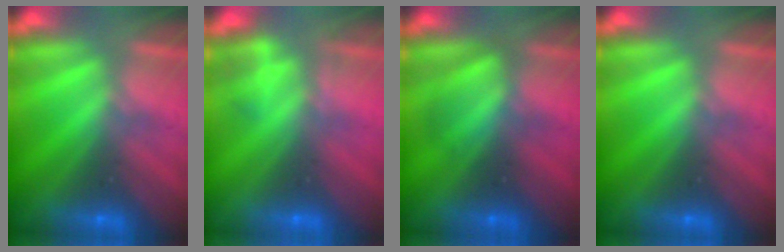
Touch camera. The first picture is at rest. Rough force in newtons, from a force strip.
{"total": 2.2}
{"total": 2.5}
{"total": 0.0}